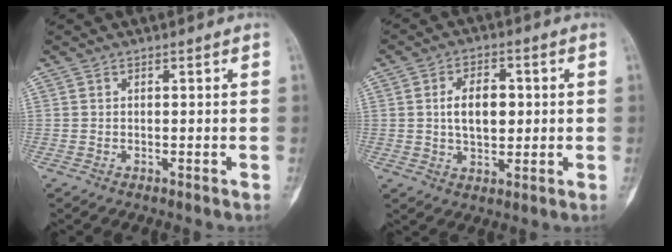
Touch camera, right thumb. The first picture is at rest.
{"total": 7.9, "force": [0.7, 4.8, 6.2], "torque": [-0.085, 0.004, 0.012]}